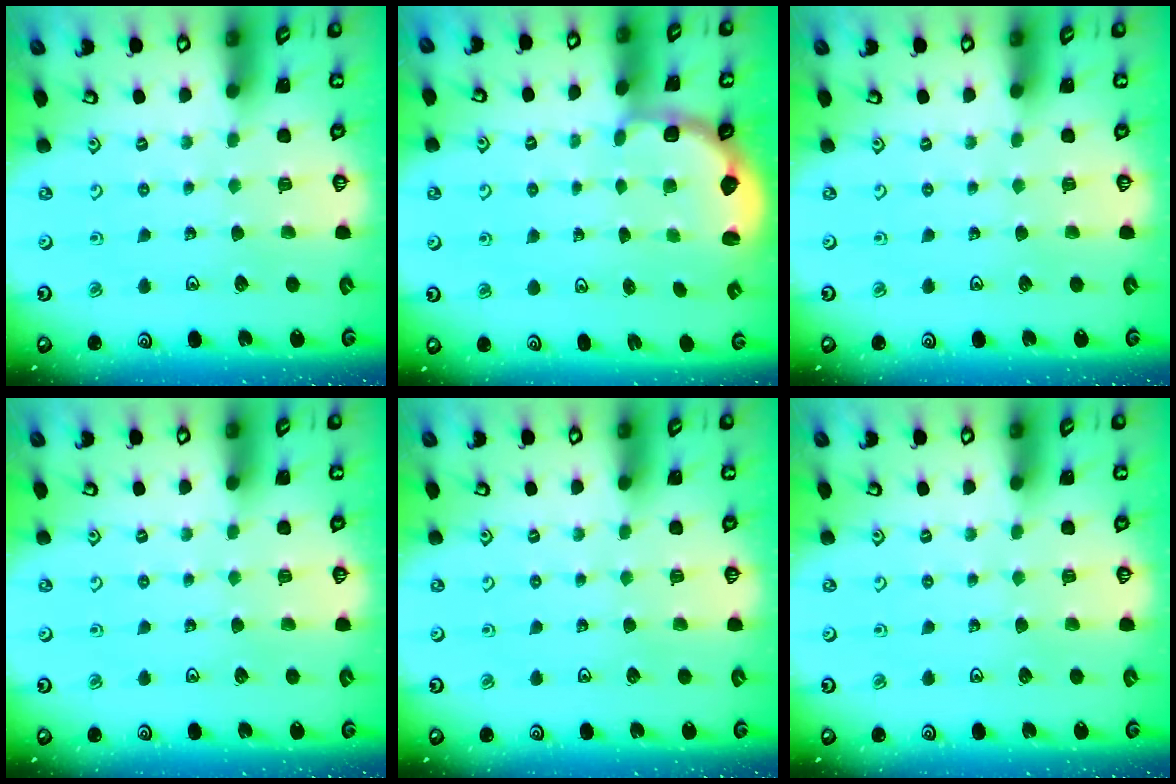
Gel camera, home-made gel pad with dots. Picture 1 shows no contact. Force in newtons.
{"total": 3.0, "press": 2.3, "slide": 2.0}
{"total": 0.0}
{"total": 0.0}
{"total": 0.0}
{"total": 0.0}